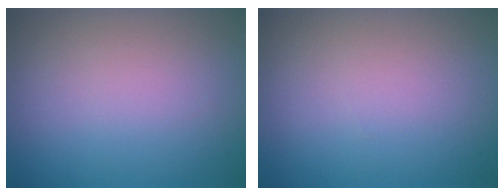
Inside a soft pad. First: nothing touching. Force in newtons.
{"total": 0.0}